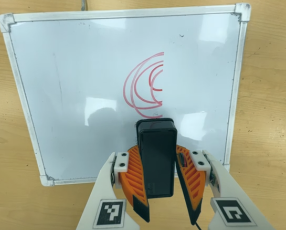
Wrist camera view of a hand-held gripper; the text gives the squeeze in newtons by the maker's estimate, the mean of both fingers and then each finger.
{"total": 10.9, "left": 10.5, "right": 11.2}